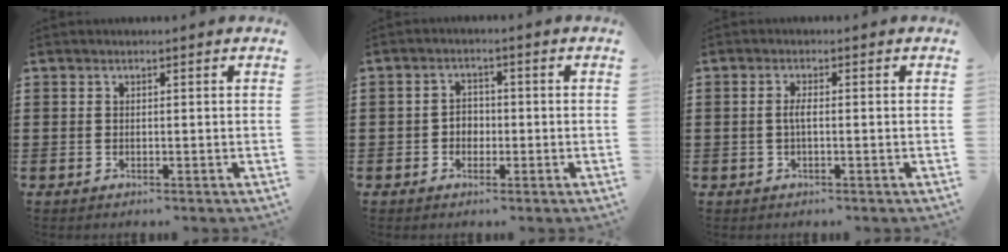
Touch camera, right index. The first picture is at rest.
{"total": 2.3, "force": [-0.8, 1.9, 1.0], "torque": [-0.024, 0.005, -0.018]}
{"total": 1.8, "force": [-0.3, 0.2, 1.8], "torque": [-0.042, -0.003, -0.008]}